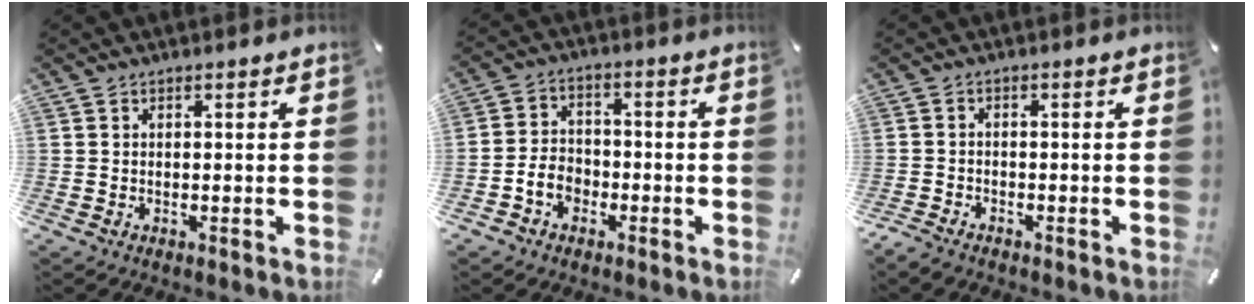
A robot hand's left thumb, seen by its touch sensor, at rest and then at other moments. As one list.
[{"total": 6.2, "force": [-2.6, 5.1, 2.5], "torque": [-0.056, 0.019, -0.047]}, {"total": 2.1, "force": [-1.8, 0.8, 0.6], "torque": [-0.016, 0.008, -0.039]}]